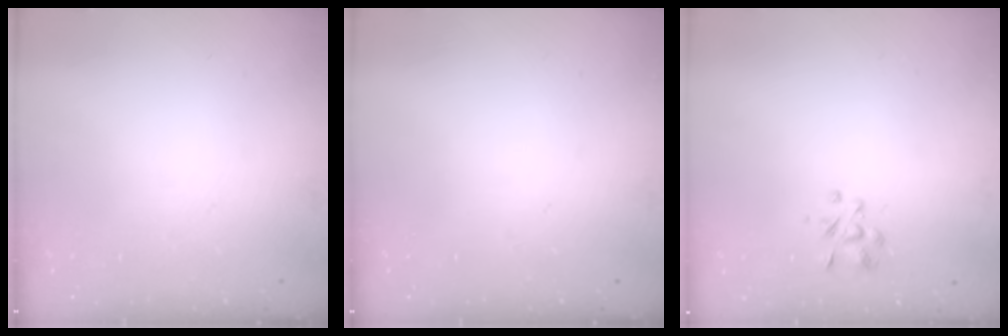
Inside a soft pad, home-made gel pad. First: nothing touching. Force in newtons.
{"total": 0.0}
{"total": 2.4, "press": 2.3, "slide": 0.8}